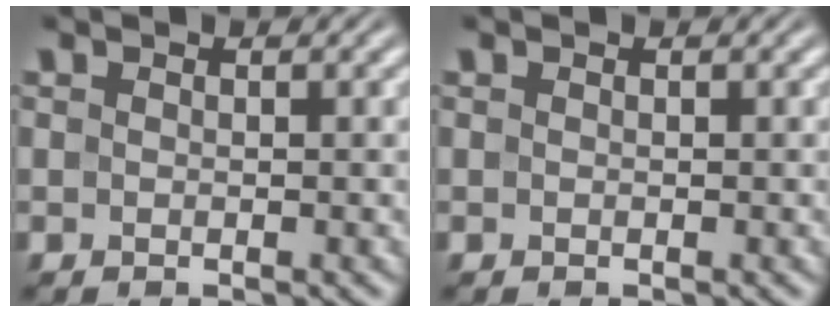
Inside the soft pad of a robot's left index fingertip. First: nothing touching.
{"total": 0.0}